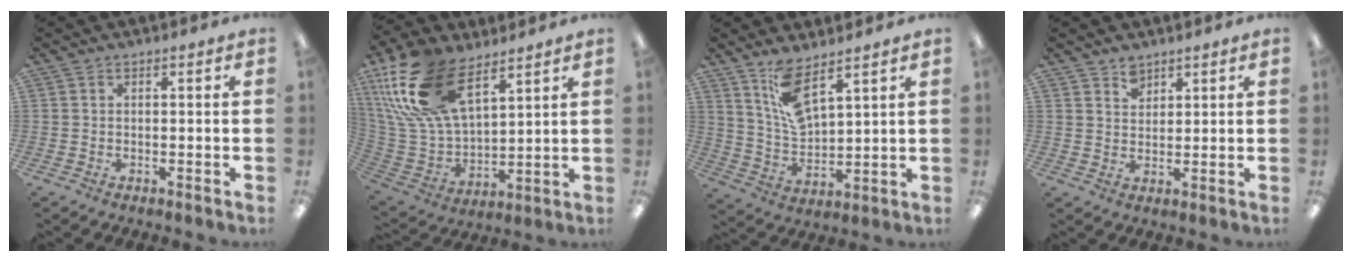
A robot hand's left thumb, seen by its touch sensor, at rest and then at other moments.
{"total": 23.0, "force": [12.5, 11.9, 15.2], "torque": [-0.333, -0.046, 0.229]}
{"total": 10.1, "force": [7.1, 3.7, 6.2], "torque": [-0.122, -0.035, 0.130]}
{"total": 3.5, "force": [2.9, 1.8, 0.6], "torque": [-0.001, -0.017, 0.053]}